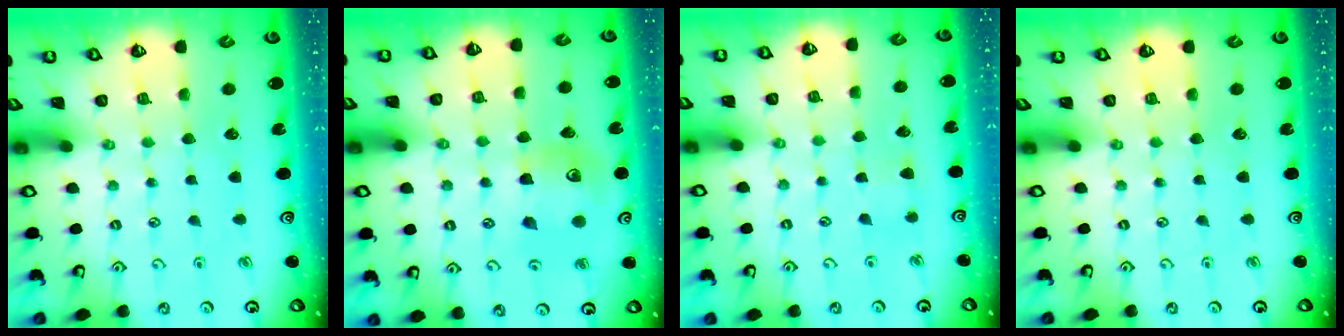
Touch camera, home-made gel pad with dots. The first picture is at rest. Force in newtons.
{"total": 10.8, "press": 10.8, "slide": 0.5}
{"total": 2.5, "press": 2.4, "slide": 0.7}
{"total": 0.0}